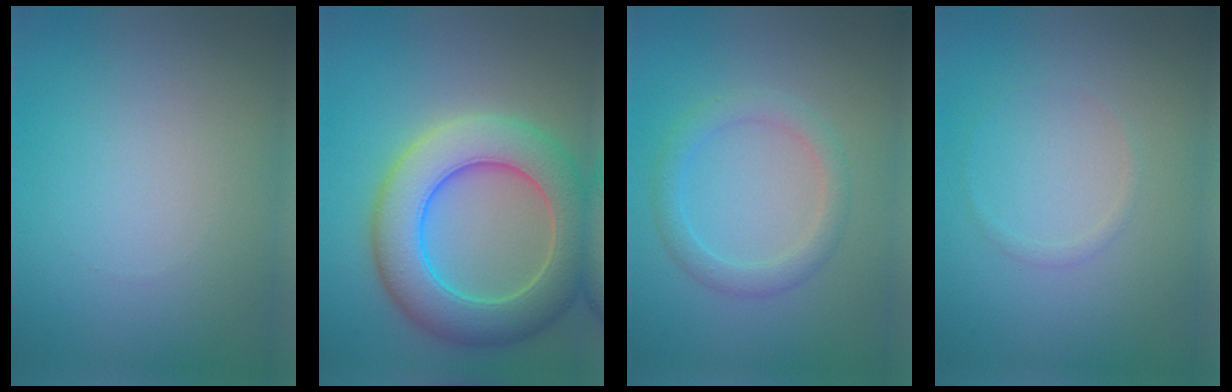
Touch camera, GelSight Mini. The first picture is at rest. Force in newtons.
{"total": 8.6, "press": 8.6, "slide": 0.4}
{"total": 2.4, "press": 2.4, "slide": 0.1}
{"total": 0.6, "press": 0.6, "slide": 0.1}